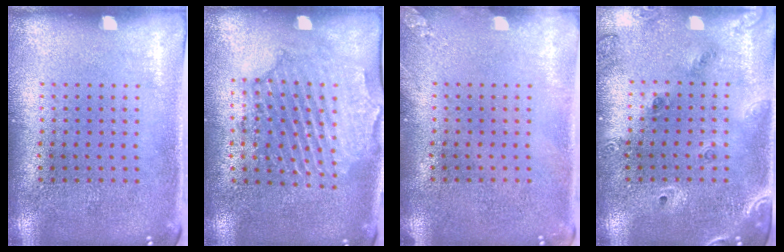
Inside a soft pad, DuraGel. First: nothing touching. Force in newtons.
{"total": 2.0, "press": 1.9, "slide": 0.5}
{"total": 1.0, "press": 1.0, "slide": 0.1}
{"total": 1.6, "press": 1.4, "slide": 0.9}